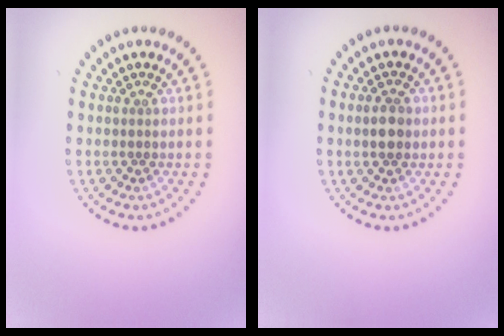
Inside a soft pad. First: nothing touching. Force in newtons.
{"total": 2.6, "press": 2.6, "slide": 0.1}